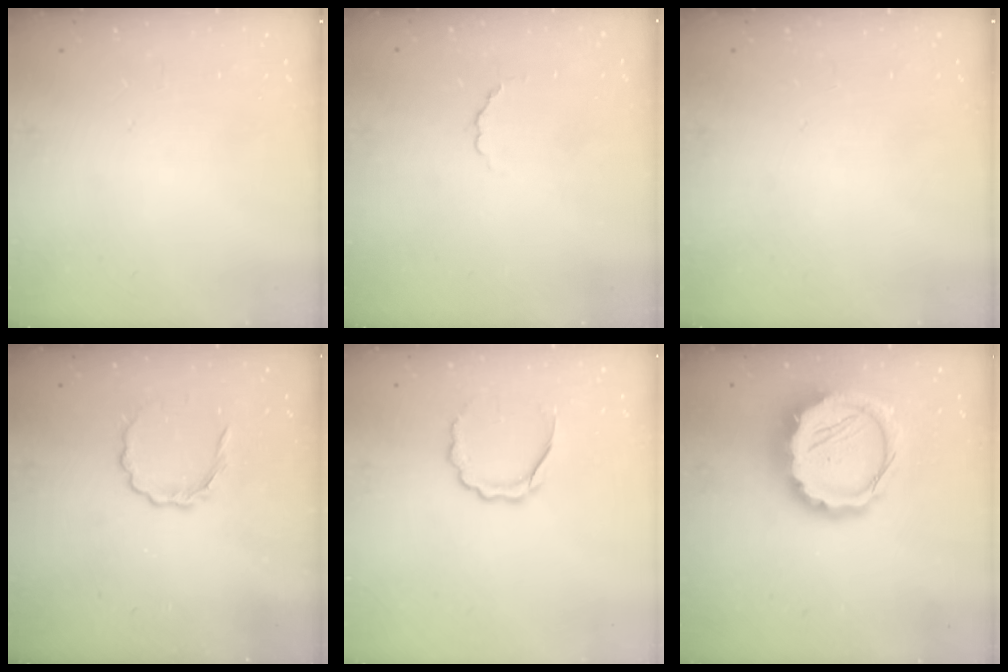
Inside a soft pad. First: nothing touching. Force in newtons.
{"total": 2.5, "press": 2.3, "slide": 0.9}
{"total": 0.0}
{"total": 4.8, "press": 4.6, "slide": 1.2}
{"total": 6.5, "press": 6.4, "slide": 0.5}
{"total": 14.1, "press": 13.8, "slide": 3.2}